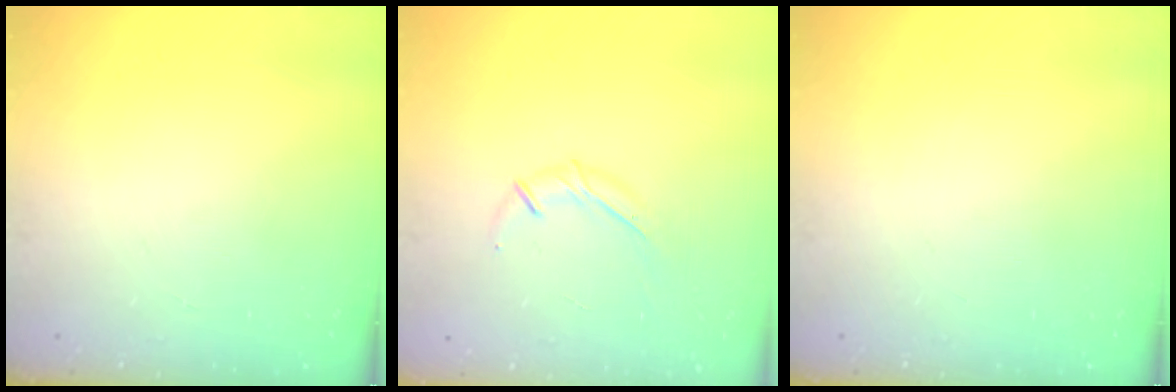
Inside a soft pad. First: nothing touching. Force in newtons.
{"total": 6.7, "press": 6.6, "slide": 1.4}
{"total": 0.0}